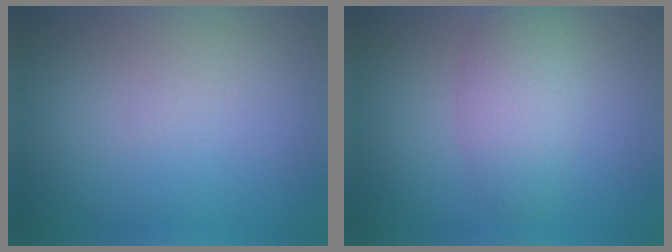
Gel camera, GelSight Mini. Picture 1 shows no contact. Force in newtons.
{"total": 3.6, "press": 3.6, "slide": 0.1}